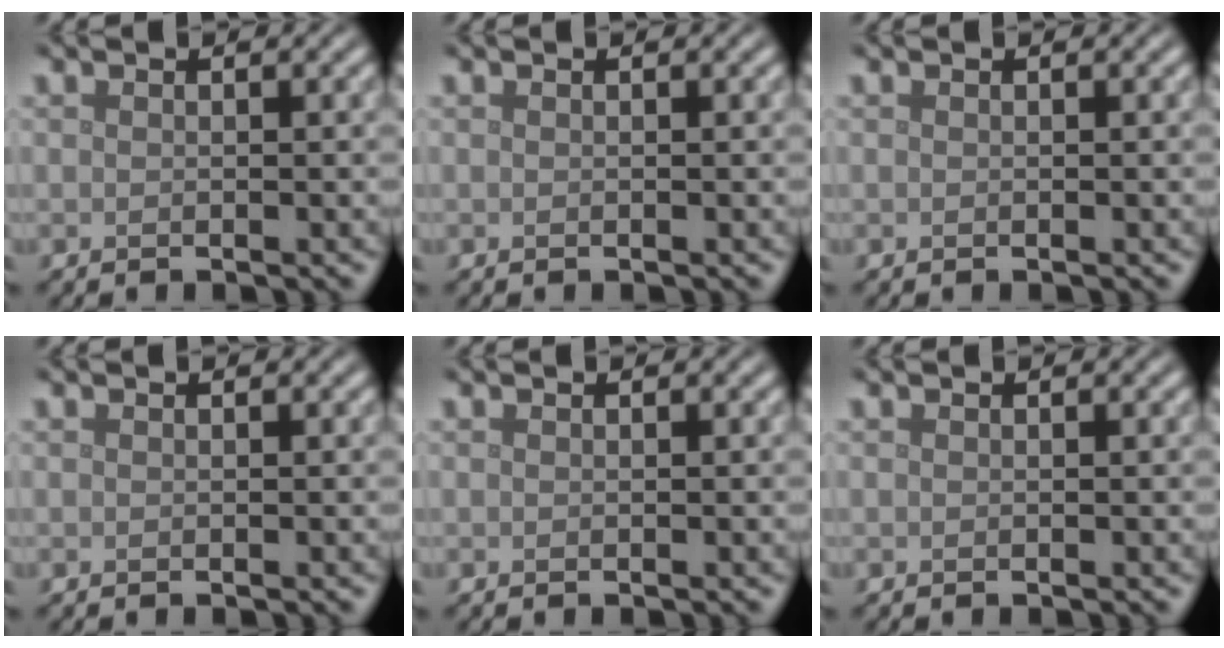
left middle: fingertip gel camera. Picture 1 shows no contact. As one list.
[{"total": 0.0}, {"total": 0.0}, {"total": 0.0}, {"total": 0.0}, {"total": 0.0}]